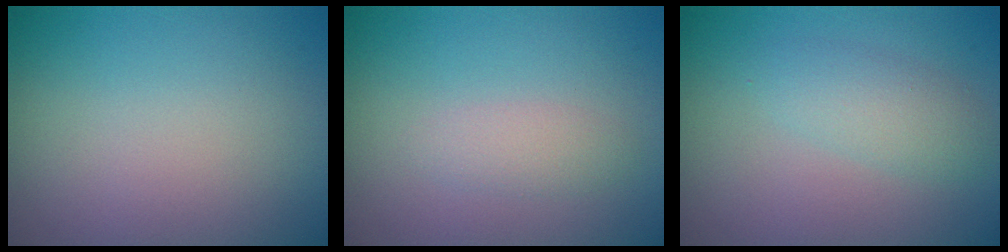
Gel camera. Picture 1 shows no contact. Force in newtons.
{"total": 1.3, "press": 1.3, "slide": 0.0}
{"total": 2.2, "press": 2.2, "slide": 0.1}